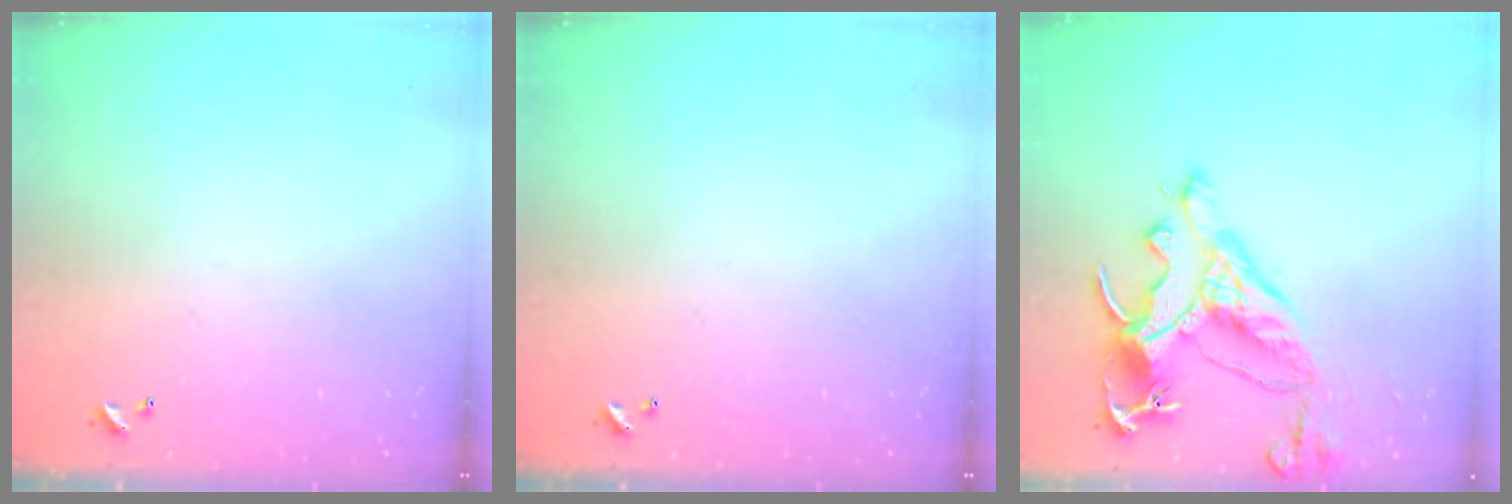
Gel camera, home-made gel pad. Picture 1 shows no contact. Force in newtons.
{"total": 0.0}
{"total": 10.4, "press": 10.2, "slide": 2.1}